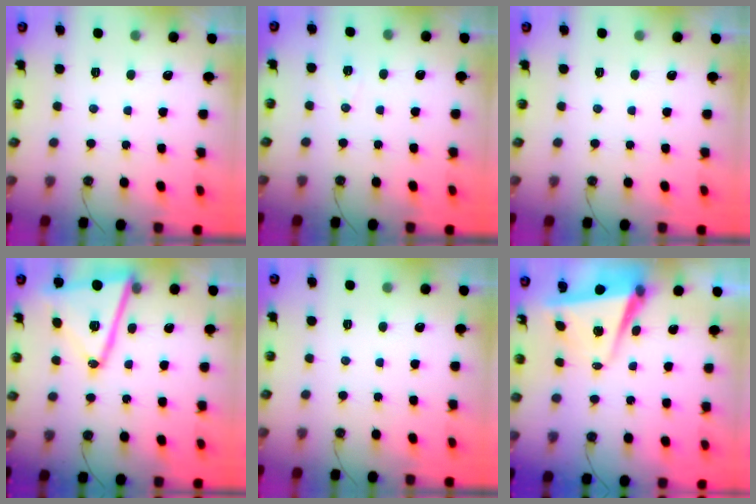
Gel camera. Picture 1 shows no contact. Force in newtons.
{"total": 4.5, "press": 3.9, "slide": 2.3}
{"total": 0.0}
{"total": 17.3, "press": 17.2, "slide": 1.5}
{"total": 0.0}
{"total": 6.1, "press": 6.0, "slide": 1.1}